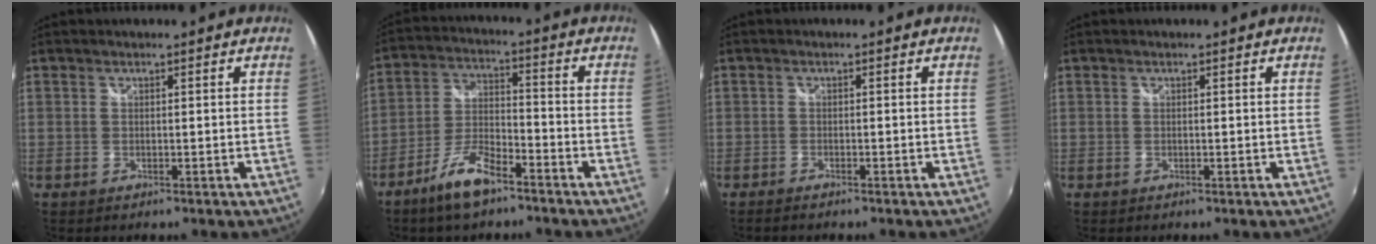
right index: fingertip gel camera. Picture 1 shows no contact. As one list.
[{"total": 9.3, "force": [-6.6, 2.9, 5.8], "torque": [-0.129, 0.002, -0.124]}, {"total": 1.8, "force": [-1.6, 0.4, 0.7], "torque": [-0.020, -0.008, -0.031]}, {"total": 0.0}]